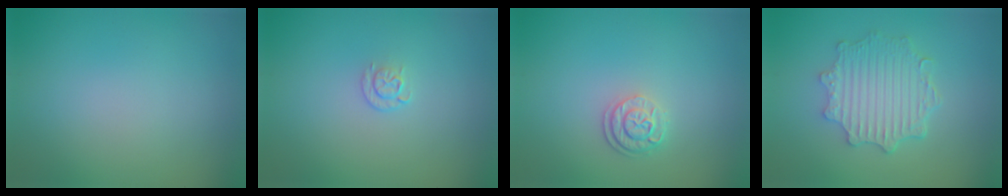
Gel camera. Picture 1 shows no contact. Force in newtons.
{"total": 1.1, "press": 0.6, "slide": 0.9}
{"total": 2.1, "press": 1.8, "slide": 1.2}
{"total": 4.6, "press": 3.7, "slide": 2.7}